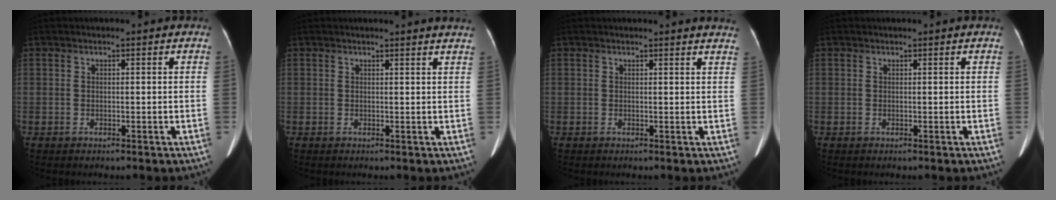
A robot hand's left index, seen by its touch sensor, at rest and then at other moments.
{"total": 3.4, "force": [3.2, -0.4, 0.9], "torque": [-0.016, -0.008, 0.021]}
{"total": 4.2, "force": [4.2, 0.2, 0.6], "torque": [-0.009, -0.015, 0.020]}
{"total": 0.0}